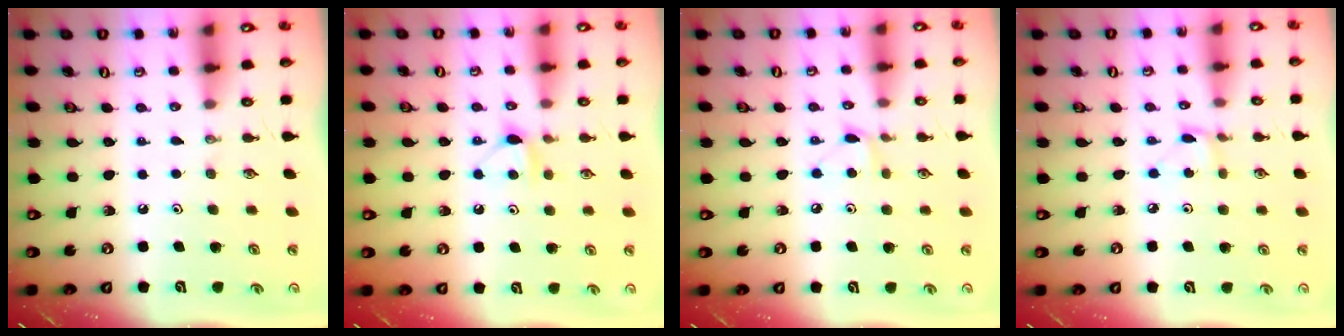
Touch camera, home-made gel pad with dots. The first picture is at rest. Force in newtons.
{"total": 4.9, "press": 4.8, "slide": 0.5}
{"total": 5.2, "press": 5.1, "slide": 0.8}
{"total": 2.0, "press": 2.0, "slide": 0.2}